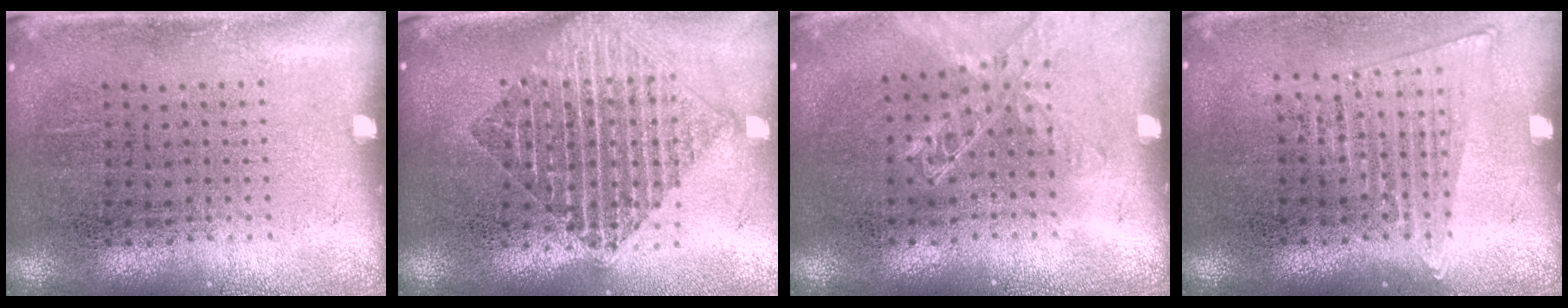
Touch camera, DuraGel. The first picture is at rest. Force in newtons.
{"total": 2.1, "press": 1.7, "slide": 1.2}
{"total": 1.4, "press": 1.4, "slide": 0.1}
{"total": 1.4, "press": 1.3, "slide": 0.6}